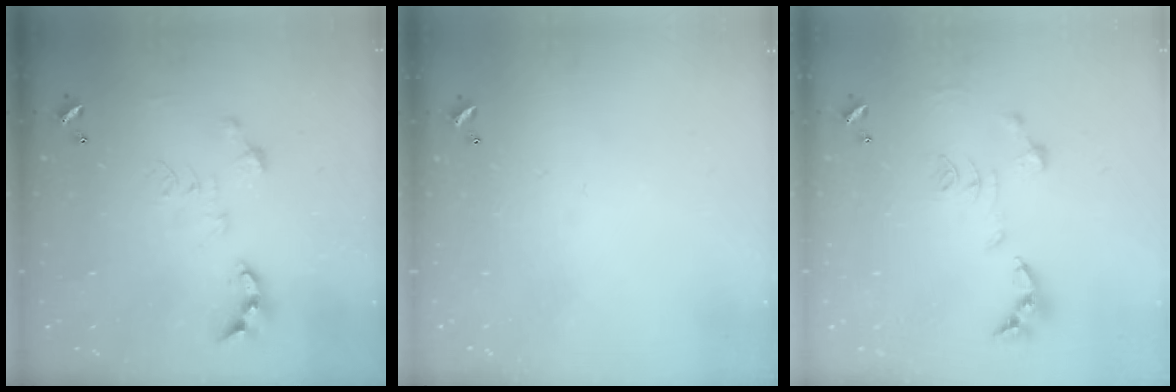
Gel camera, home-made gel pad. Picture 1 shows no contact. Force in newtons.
{"total": 0.0}
{"total": 1.1, "press": 1.0, "slide": 0.4}